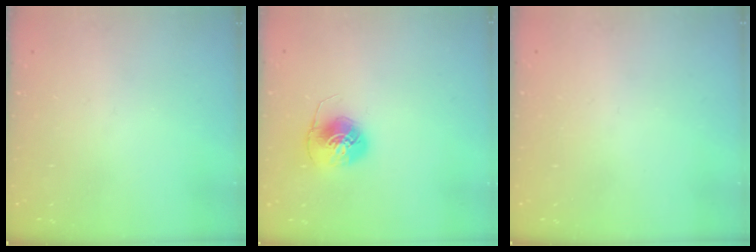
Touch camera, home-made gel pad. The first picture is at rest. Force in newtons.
{"total": 7.9, "press": 7.9, "slide": 0.3}
{"total": 0.7, "press": 0.7, "slide": 0.3}